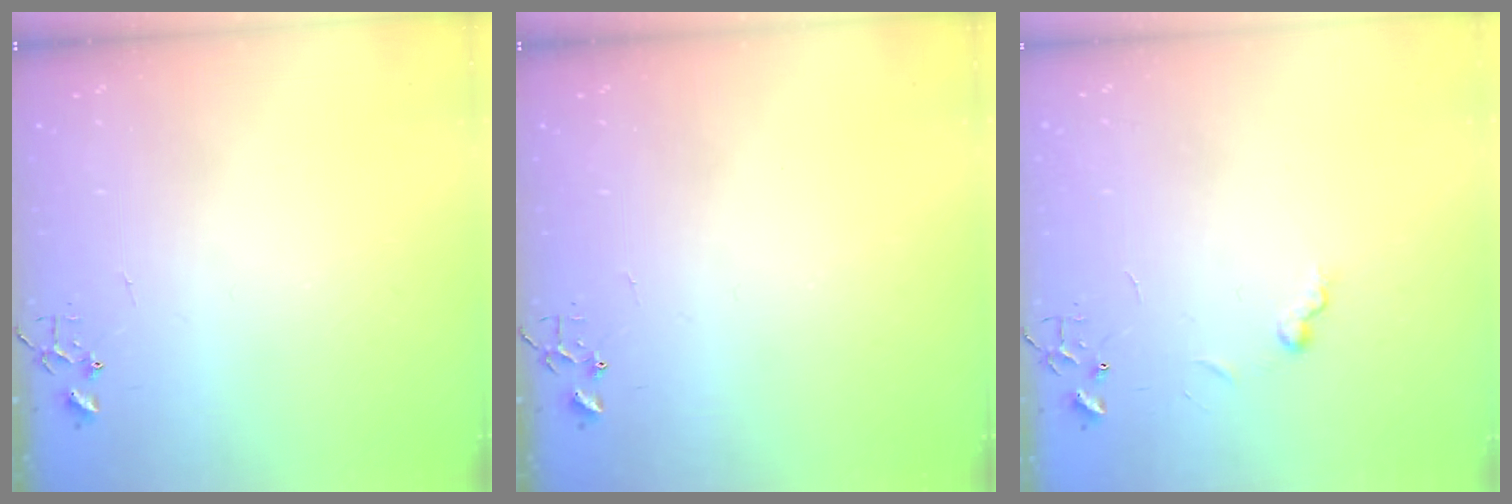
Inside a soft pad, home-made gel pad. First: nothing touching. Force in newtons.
{"total": 0.0}
{"total": 6.1, "press": 6.1, "slide": 0.6}